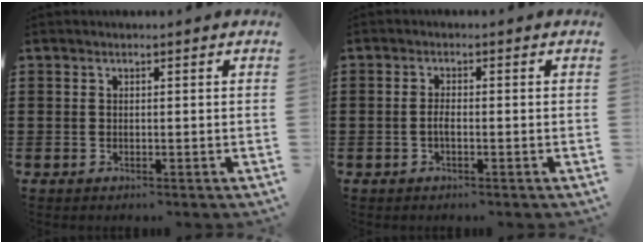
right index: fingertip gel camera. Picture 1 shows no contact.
{"total": 1.6, "force": [-0.5, 0.4, 1.4], "torque": [-0.034, -0.002, -0.012]}